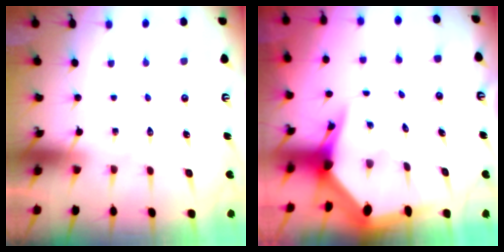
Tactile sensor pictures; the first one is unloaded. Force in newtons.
{"total": 5.2, "press": 5.1, "slide": 0.7}